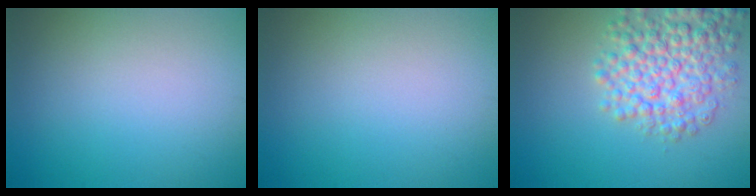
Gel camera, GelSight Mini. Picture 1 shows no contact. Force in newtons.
{"total": 0.0}
{"total": 6.2, "press": 6.2, "slide": 0.2}